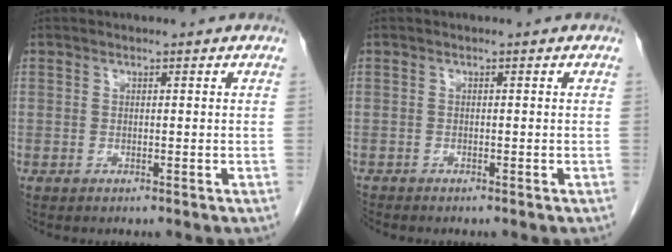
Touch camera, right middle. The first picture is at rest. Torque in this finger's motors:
{"motor_torque": [0.01, 0.00, 0.00, 0.01]}